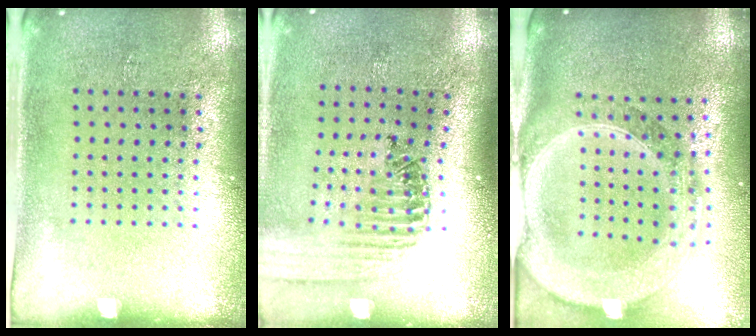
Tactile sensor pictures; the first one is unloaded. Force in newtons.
{"total": 1.4, "press": 1.4, "slide": 0.1}
{"total": 3.0, "press": 2.6, "slide": 1.7}